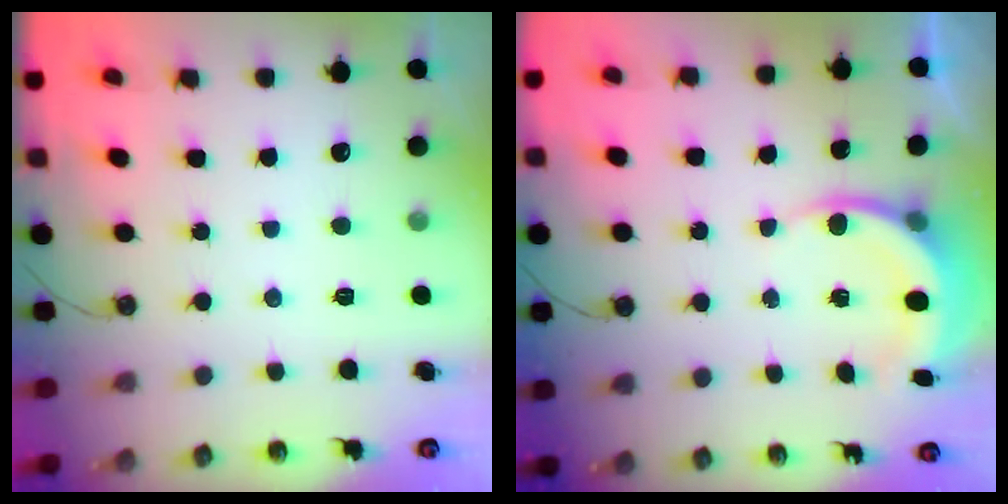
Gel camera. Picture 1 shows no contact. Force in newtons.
{"total": 5.7, "press": 5.6, "slide": 1.2}